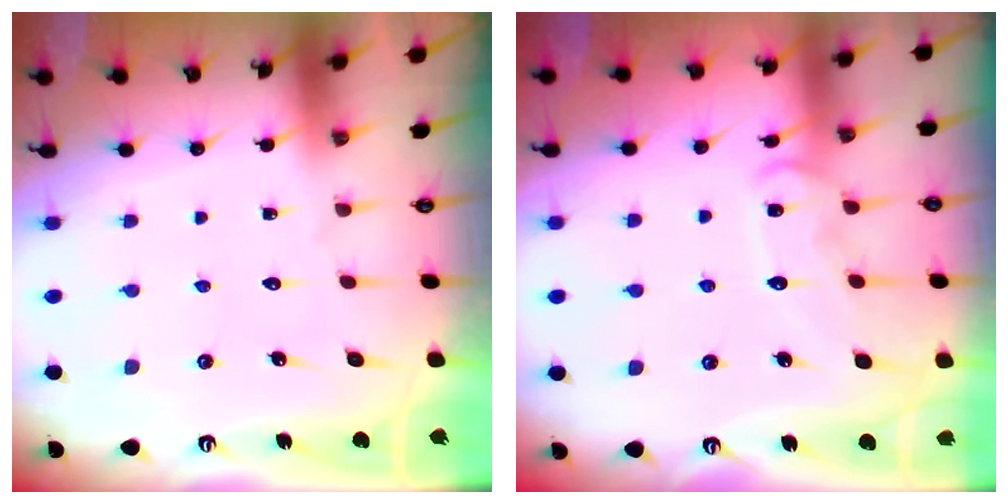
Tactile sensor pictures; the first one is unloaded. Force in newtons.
{"total": 9.8, "press": 9.8, "slide": 0.7}